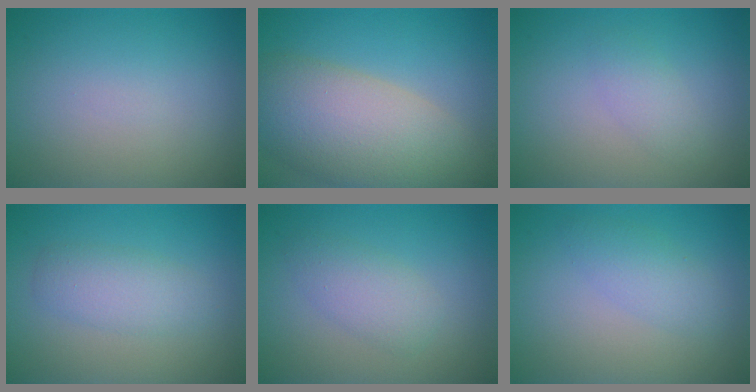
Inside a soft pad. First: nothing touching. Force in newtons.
{"total": 9.9, "press": 9.8, "slide": 1.0}
{"total": 1.5, "press": 1.5, "slide": 0.0}
{"total": 2.9, "press": 2.9, "slide": 0.1}
{"total": 2.7, "press": 2.7, "slide": 0.1}
{"total": 2.2, "press": 2.2, "slide": 0.1}